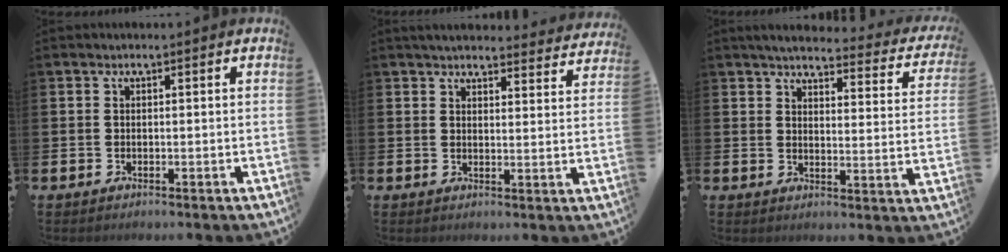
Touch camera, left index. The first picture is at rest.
{"total": 4.5, "force": [4.4, 0.6, 0.7], "torque": [-0.017, -0.027, 0.077]}
{"total": 3.8, "force": [3.4, 0.8, 1.5], "torque": [-0.044, -0.028, 0.051]}